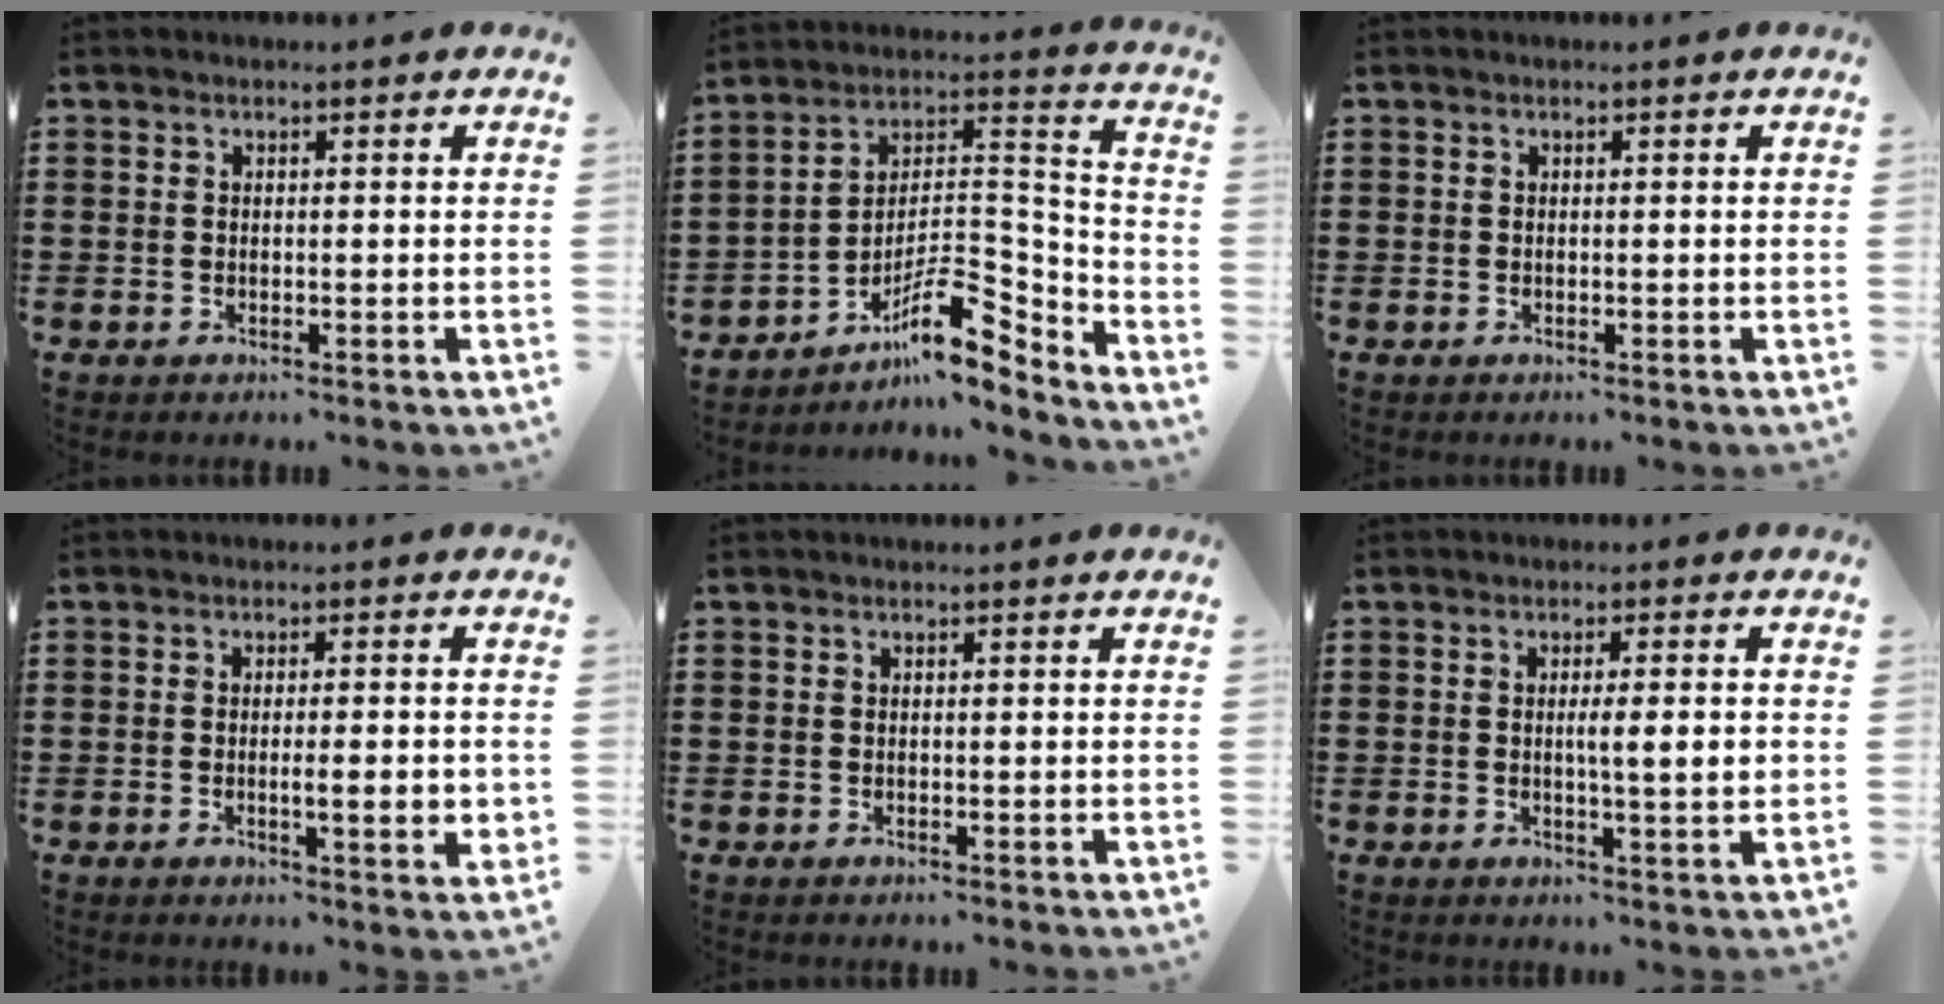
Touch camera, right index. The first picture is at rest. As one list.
[{"total": 12.0, "force": [-8.0, 4.2, 7.9], "torque": [-0.123, 0.019, -0.151]}, {"total": 0.0}, {"total": 4.6, "force": [-0.7, 0.5, 4.5], "torque": [-0.066, -0.009, -0.013]}, {"total": 0.0}, {"total": 4.0, "force": [0.1, 0.3, 4.0], "torque": [-0.073, -0.005, -0.001]}]